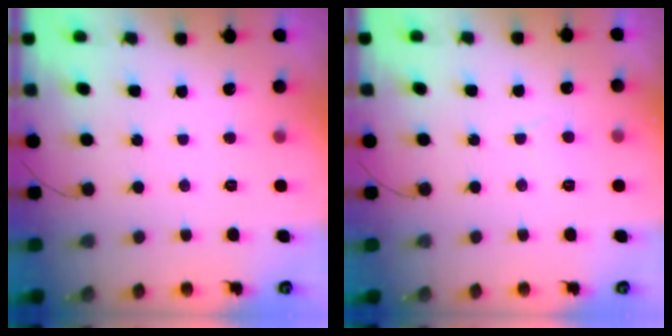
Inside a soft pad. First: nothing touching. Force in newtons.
{"total": 2.8, "press": 2.8, "slide": 0.3}